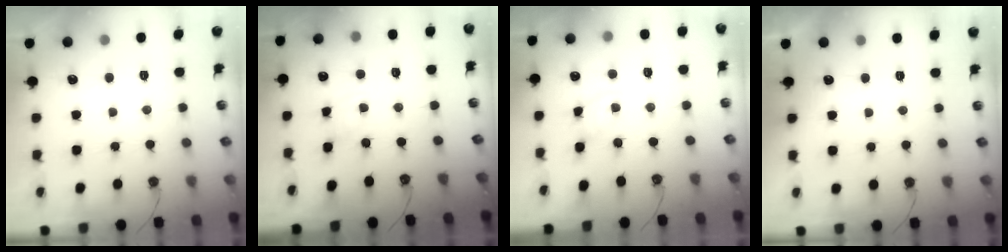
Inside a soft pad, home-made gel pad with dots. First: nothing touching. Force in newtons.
{"total": 2.9, "press": 2.9, "slide": 0.4}
{"total": 1.8, "press": 1.8, "slide": 0.3}
{"total": 0.0}